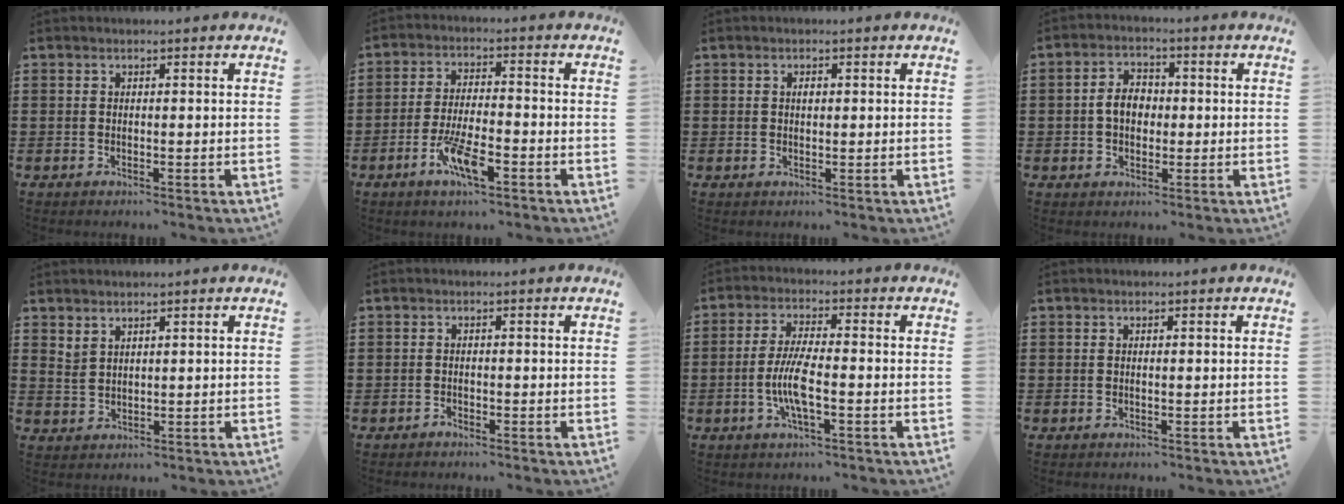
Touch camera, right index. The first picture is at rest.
{"total": 7.5, "force": [-3.7, 2.2, 6.1], "torque": [-0.129, -0.004, -0.067]}
{"total": 0.7, "force": [0.2, 0.3, 0.6], "torque": [-0.013, 0.002, 0.003]}
{"total": 4.0, "force": [-0.3, 2.8, 2.8], "torque": [-0.059, 0.010, -0.007]}
{"total": 2.0, "force": [1.8, 0.8, 0.4], "torque": [-0.012, 0.002, 0.036]}
{"total": 0.9, "force": [-0.8, 0.1, -0.3], "torque": [0.004, 0.003, -0.019]}
{"total": 6.5, "force": [-1.8, 1.3, 6.1], "torque": [-0.139, -0.013, -0.042]}
{"total": 0.0}